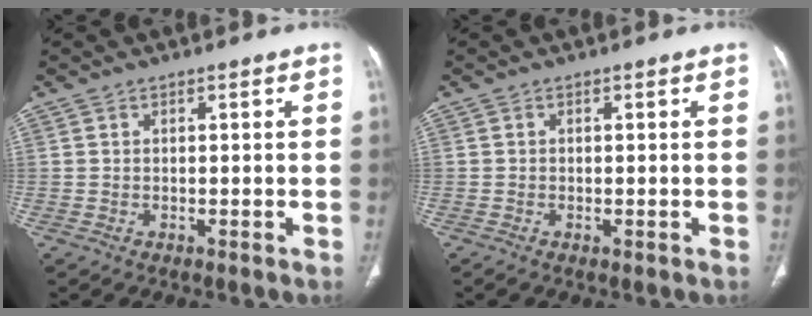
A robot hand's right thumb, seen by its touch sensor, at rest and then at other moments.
{"total": 0.7, "force": [-0.4, 0.2, 0.6], "torque": [-0.014, -0.001, -0.007]}